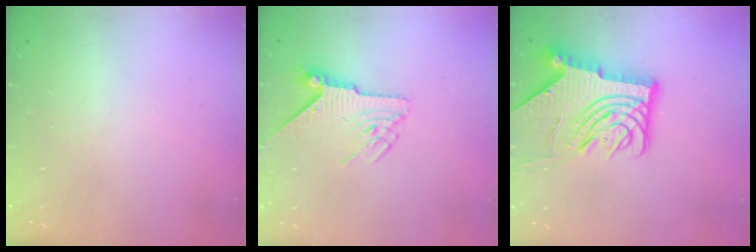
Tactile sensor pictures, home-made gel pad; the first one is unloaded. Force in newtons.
{"total": 6.0, "press": 6.0, "slide": 0.4}
{"total": 14.7, "press": 14.6, "slide": 1.7}